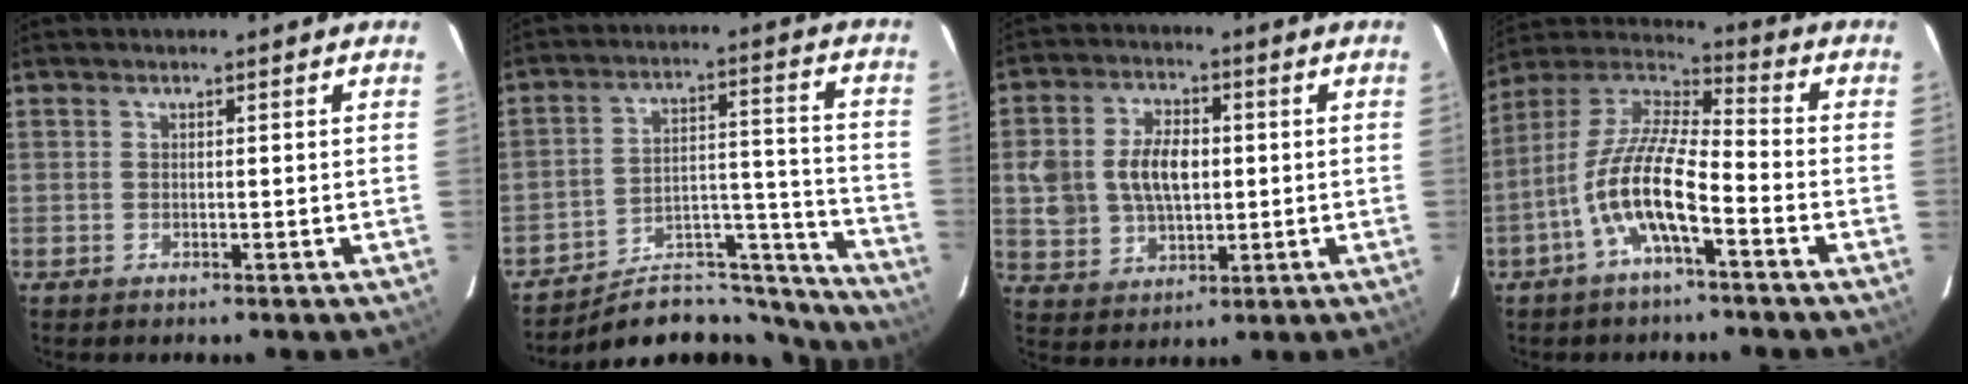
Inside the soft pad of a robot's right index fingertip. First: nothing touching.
{"total": 19.2, "force": [-18.1, 5.6, 3.3], "torque": [-0.035, 0.063, -0.256]}
{"total": 11.8, "force": [0.9, 8.1, 8.6], "torque": [-0.180, 0.019, 0.027]}
{"total": 12.7, "force": [-5.4, 3.1, 11.1], "torque": [-0.225, 0.005, -0.110]}